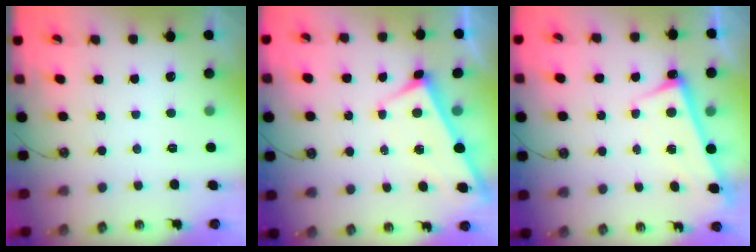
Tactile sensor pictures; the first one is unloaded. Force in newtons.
{"total": 2.8, "press": 2.8, "slide": 0.0}
{"total": 2.8, "press": 2.8, "slide": 0.5}